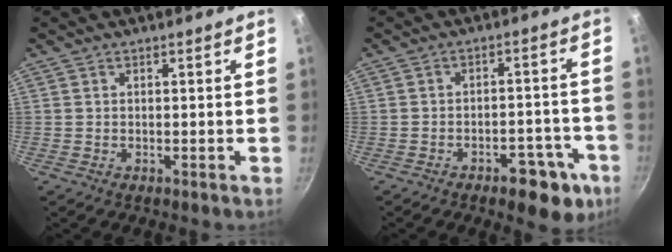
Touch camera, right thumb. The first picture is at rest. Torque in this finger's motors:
{"motor_torque": [0.95, 1.03, -0.04, -0.02, 0.19]}